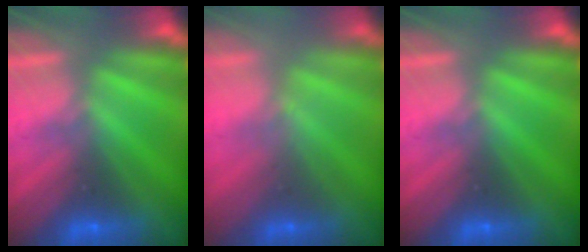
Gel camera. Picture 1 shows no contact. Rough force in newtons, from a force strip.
{"total": 2.2}
{"total": 0.0}